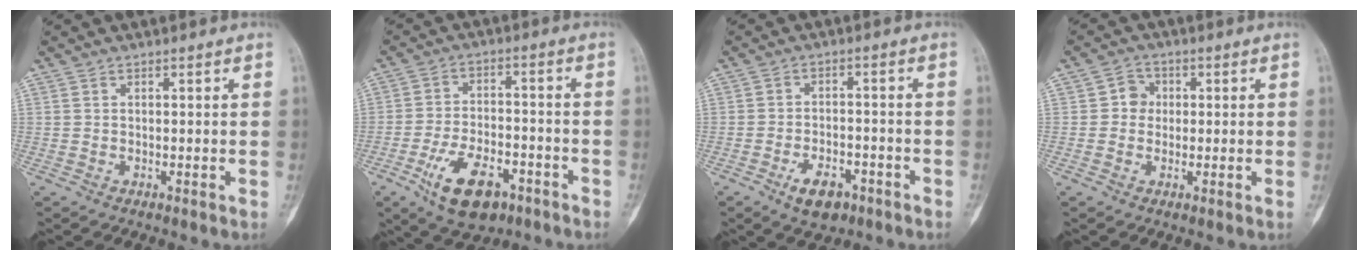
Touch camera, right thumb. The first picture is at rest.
{"total": 12.3, "force": [-6.4, 6.3, 8.4], "torque": [-0.130, 0.029, -0.100]}
{"total": 6.7, "force": [-3.9, 3.6, 4.1], "torque": [-0.055, 0.024, -0.058]}
{"total": 3.4, "force": [0.2, 3.2, 1.4], "torque": [0.003, 0.009, -0.006]}